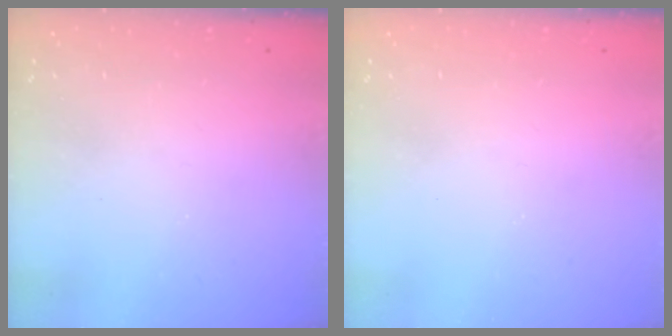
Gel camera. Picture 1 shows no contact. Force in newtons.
{"total": 0.0}